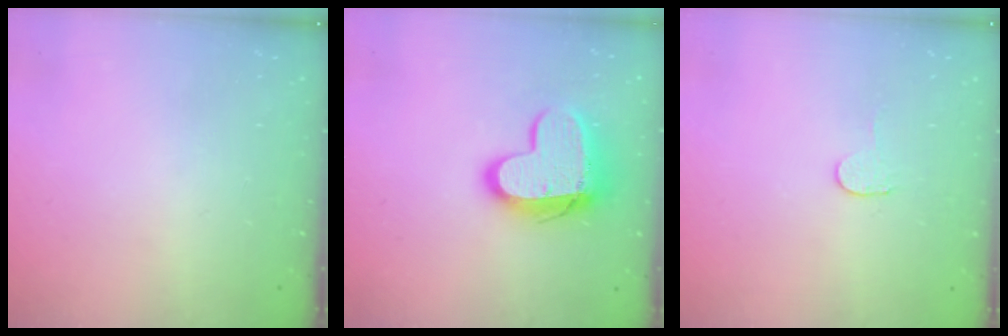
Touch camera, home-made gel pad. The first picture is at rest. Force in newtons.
{"total": 13.5, "press": 13.5, "slide": 1.2}
{"total": 2.3, "press": 2.3, "slide": 0.2}